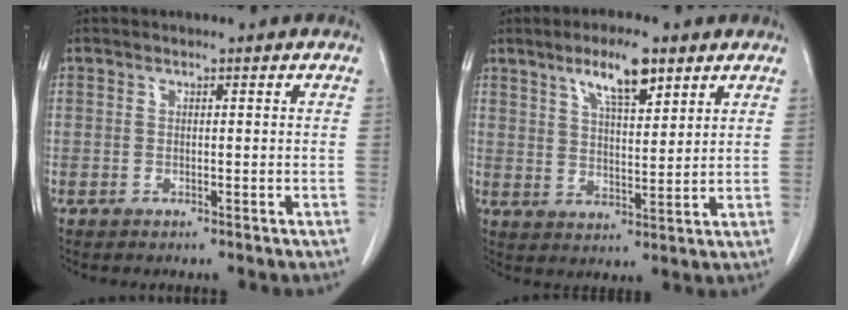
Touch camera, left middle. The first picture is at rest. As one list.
[{"total": 7.8, "force": [4.9, 1.7, 5.8], "torque": [-0.105, 0.004, 0.087]}]